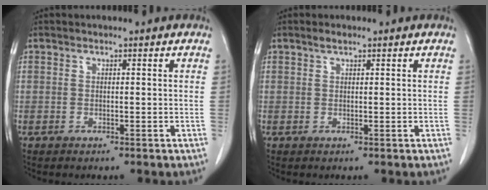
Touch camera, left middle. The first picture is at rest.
{"total": 0.9, "force": [0.7, 0.2, 0.5], "torque": [-0.015, 0.002, 0.015]}